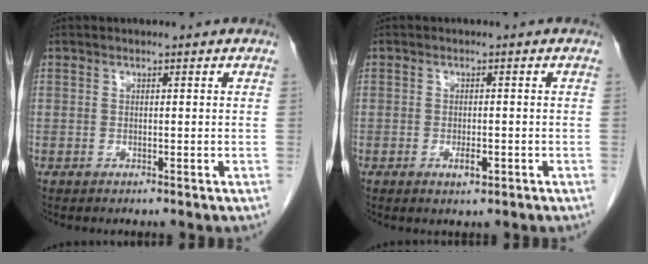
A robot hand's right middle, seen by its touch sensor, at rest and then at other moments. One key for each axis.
{"total": 2.0, "fx": -0.9, "fy": 0.6, "fz": 1.7, "tx": -0.032, "ty": -0.002, "tz": -0.012}